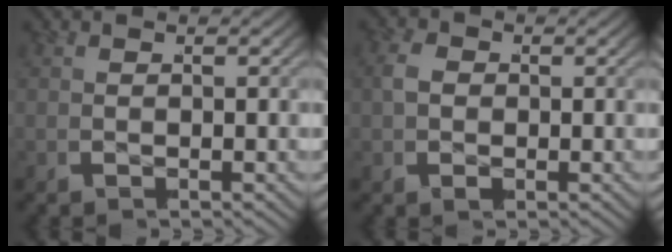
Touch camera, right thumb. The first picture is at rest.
{"total": 2.7, "force": [0.1, 2.2, 1.6], "torque": [-0.038, -0.006, 0.006]}